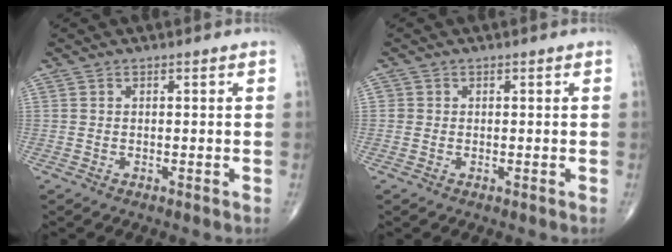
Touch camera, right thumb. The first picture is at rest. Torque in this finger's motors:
{"motor_torque": [0.08, 0.26, 0.25, -0.02, -0.05]}